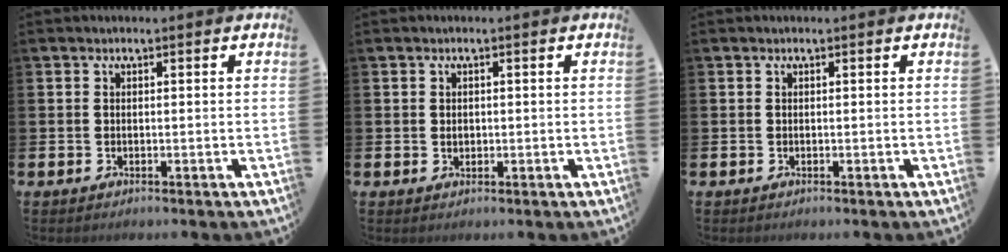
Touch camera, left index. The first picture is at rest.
{"total": 0.9, "force": [0.1, 0.8, 0.5], "torque": [0.001, 0.002, -0.002]}
{"total": 0.0}